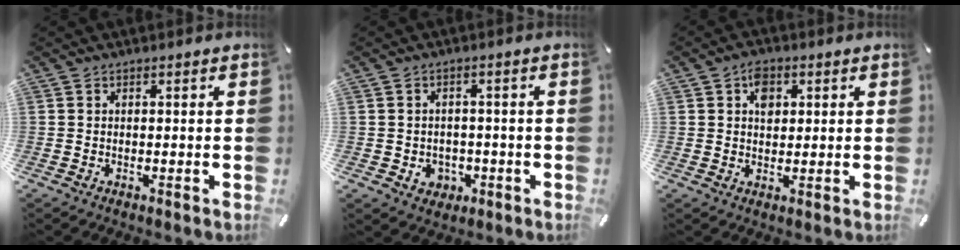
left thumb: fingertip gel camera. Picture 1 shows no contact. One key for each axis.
{"total": 4.4, "fx": -1.0, "fy": 4.1, "fz": 1.4, "tx": -0.012, "ty": 0.003, "tz": -0.019}
{"total": 4.8, "fx": 1.4, "fy": 3.6, "fz": 2.8, "tx": -0.029, "ty": -0.004, "tz": 0.018}